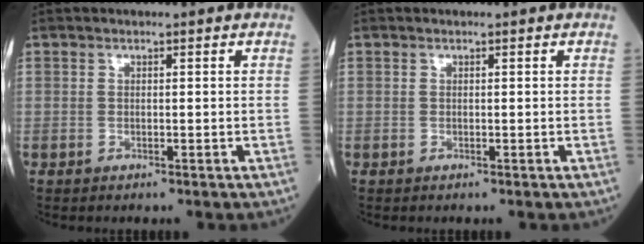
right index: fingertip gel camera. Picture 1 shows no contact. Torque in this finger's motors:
{"motor_torque": [0.00, 0.00, 0.00, 0.00]}